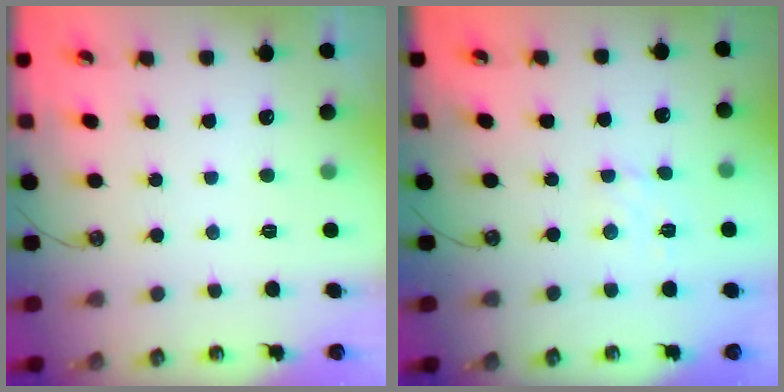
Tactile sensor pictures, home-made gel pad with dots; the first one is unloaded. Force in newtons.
{"total": 3.4, "press": 3.4, "slide": 0.6}